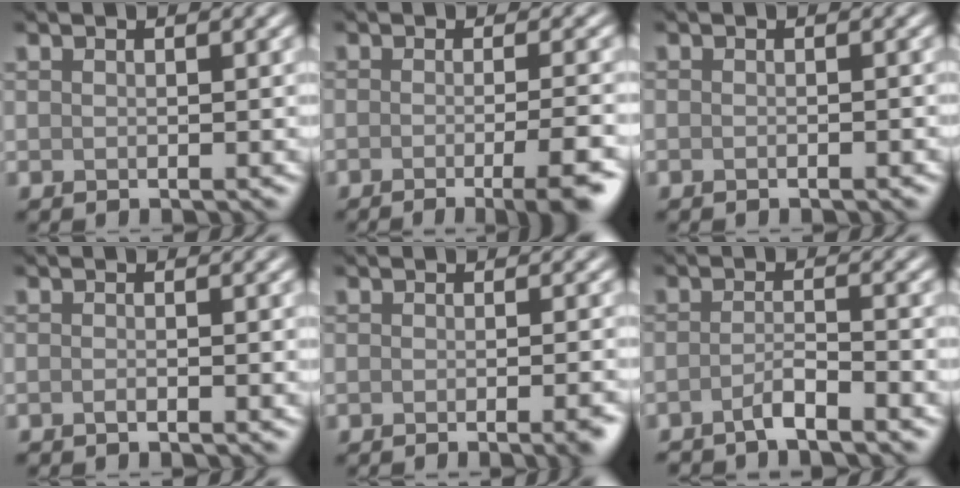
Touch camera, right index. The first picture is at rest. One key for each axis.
{"total": 5.7, "fx": -2.7, "fy": 1.3, "fz": 4.8, "tx": -0.050, "ty": -0.007, "tz": -0.037}
{"total": 0.5, "fx": -0.5, "fy": 0.0, "fz": 0.2, "tx": -0.003, "ty": -0.001, "tz": -0.009}
{"total": 0.8, "fx": -0.7, "fy": 0.0, "fz": 0.3, "tx": -0.007, "ty": -0.002, "tz": -0.015}
{"total": 3.2, "fx": -2.1, "fy": 0.7, "fz": 2.4, "tx": -0.014, "ty": 0.002, "tz": -0.026}
{"total": 2.2, "fx": -1.9, "fy": 0.1, "fz": 1.2, "tx": -0.021, "ty": 0.005, "tz": -0.042}